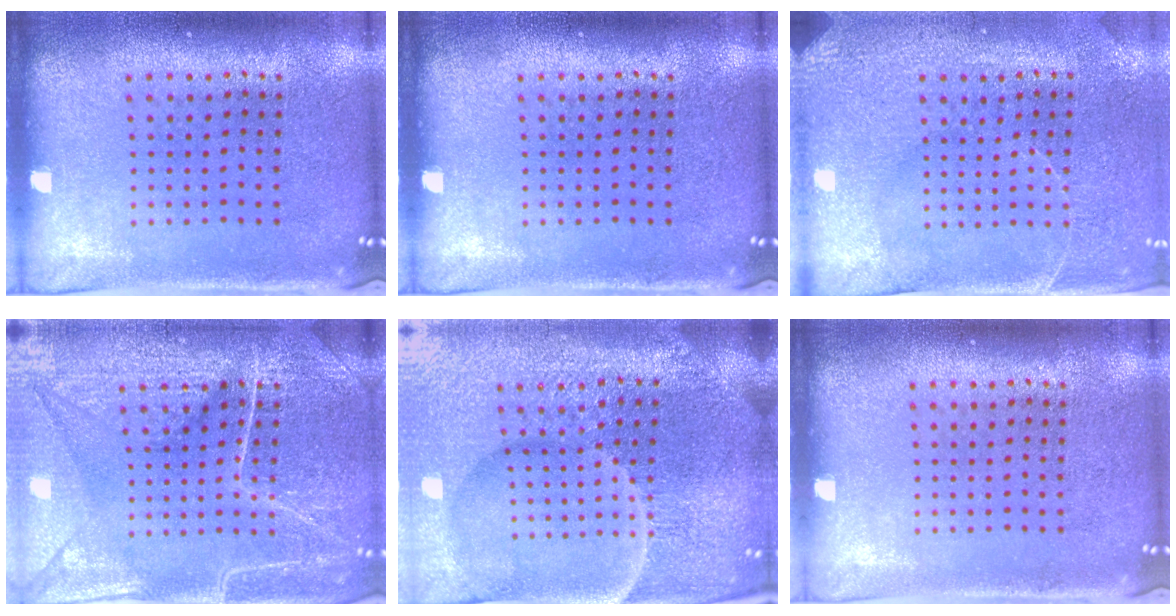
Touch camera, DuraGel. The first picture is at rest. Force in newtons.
{"total": 0.0}
{"total": 3.0, "press": 2.9, "slide": 0.6}
{"total": 4.2, "press": 4.2, "slide": 0.3}
{"total": 6.4, "press": 5.7, "slide": 2.9}
{"total": 0.0}